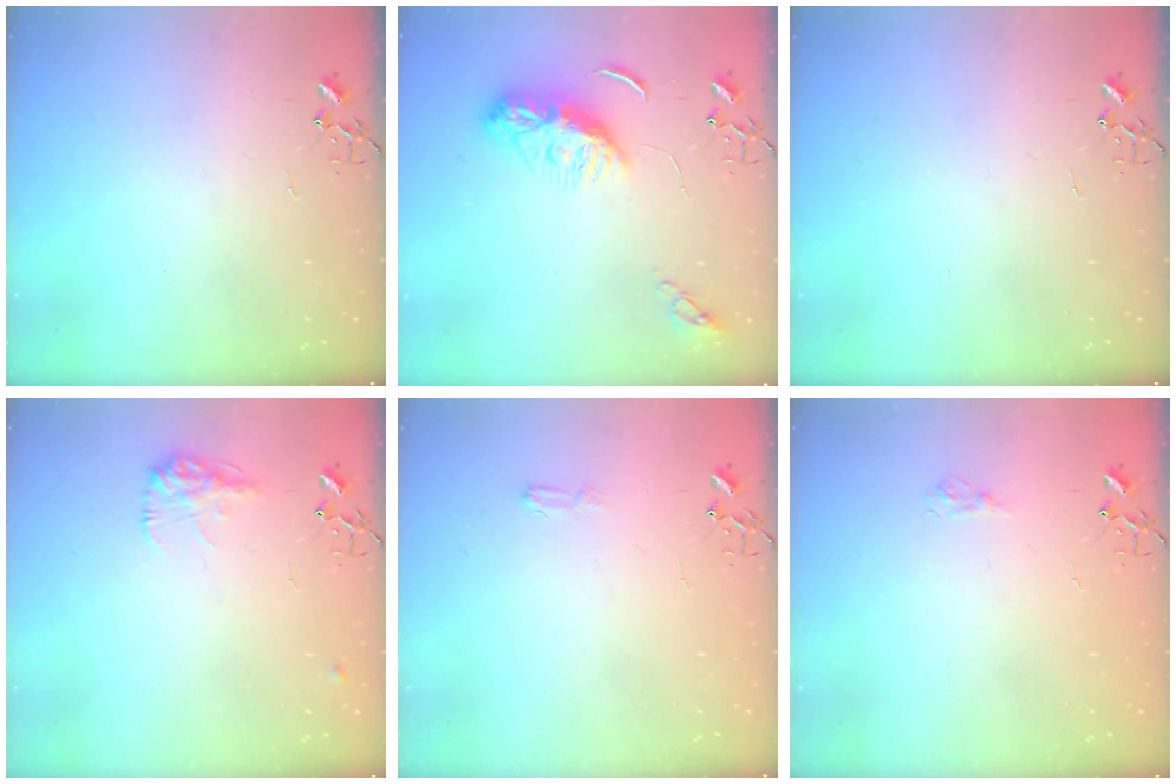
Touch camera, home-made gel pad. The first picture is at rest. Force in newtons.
{"total": 9.5, "press": 9.5, "slide": 0.5}
{"total": 0.0}
{"total": 10.5, "press": 10.5, "slide": 0.5}
{"total": 4.3, "press": 4.3, "slide": 0.4}
{"total": 6.1, "press": 6.1, "slide": 0.7}